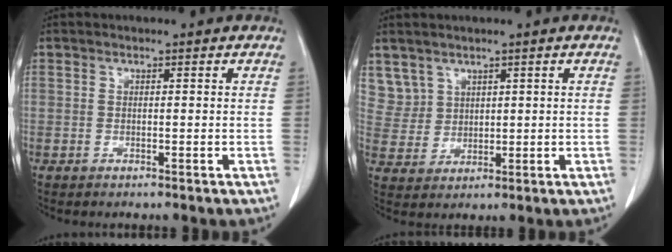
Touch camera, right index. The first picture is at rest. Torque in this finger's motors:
{"motor_torque": [-0.34, 0.40, -0.01, -0.01]}